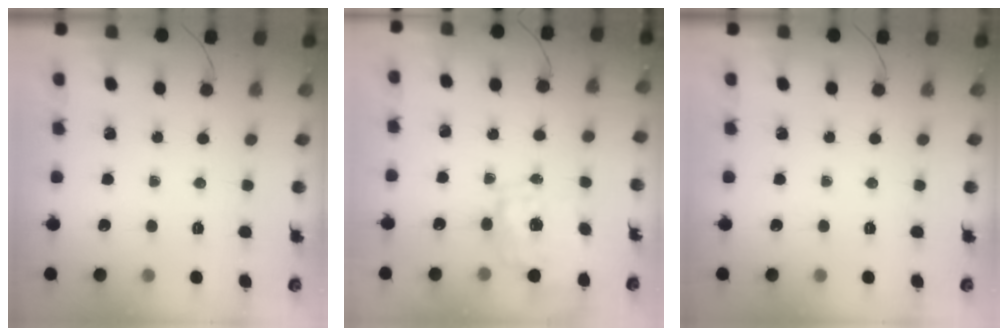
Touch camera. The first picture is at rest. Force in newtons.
{"total": 1.8, "press": 1.7, "slide": 0.6}
{"total": 0.0}